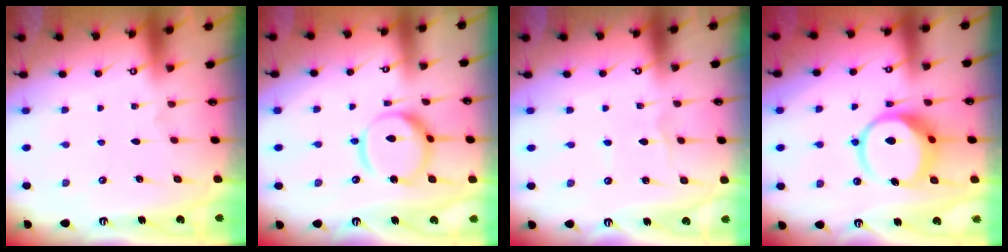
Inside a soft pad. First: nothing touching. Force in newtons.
{"total": 13.0, "press": 12.9, "slide": 1.2}
{"total": 1.3, "press": 1.3, "slide": 0.1}
{"total": 11.6, "press": 11.5, "slide": 1.5}